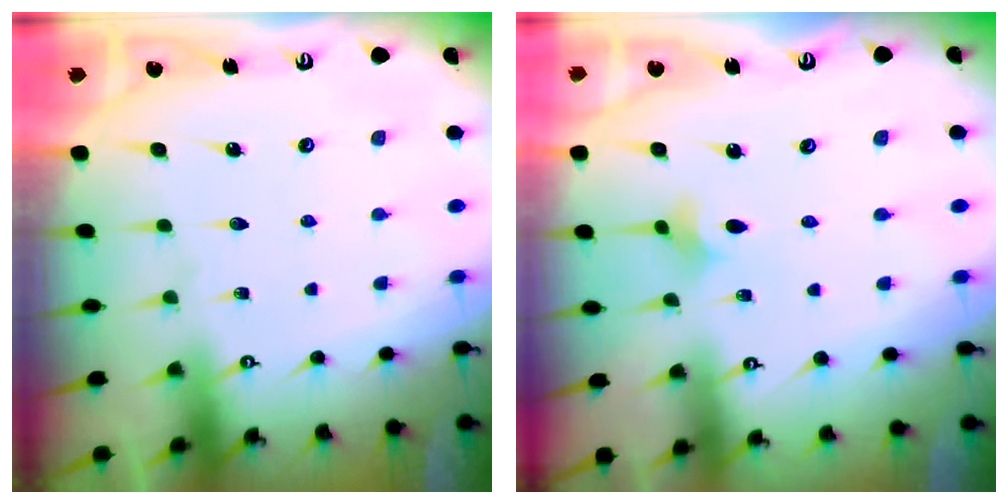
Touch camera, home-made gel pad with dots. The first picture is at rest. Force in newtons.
{"total": 2.9, "press": 2.9, "slide": 0.5}